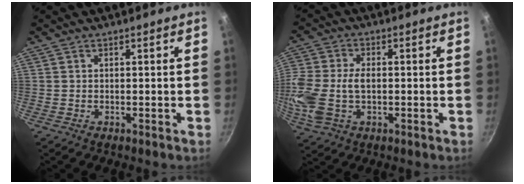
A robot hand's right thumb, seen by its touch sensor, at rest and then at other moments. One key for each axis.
{"total": 12.0, "fx": -1.1, "fy": 7.6, "fz": 9.2, "tx": -0.207, "ty": 0.002, "tz": -0.026}